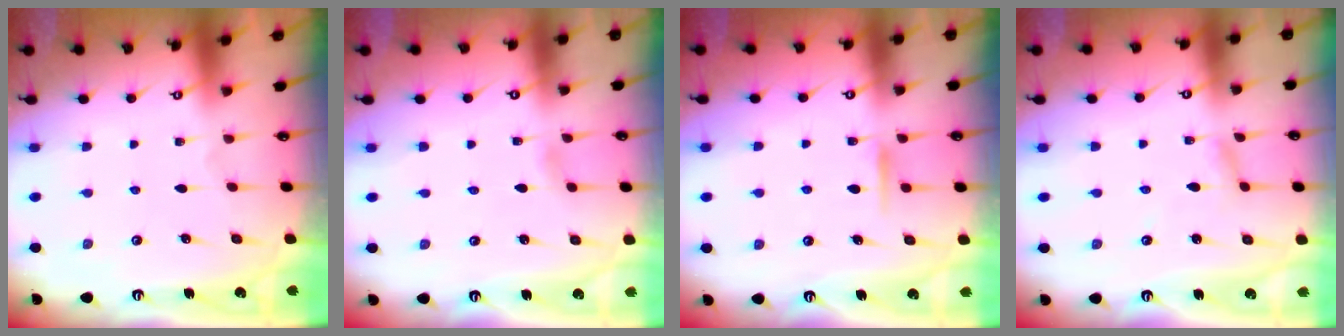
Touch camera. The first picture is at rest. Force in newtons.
{"total": 0.6, "press": 0.6, "slide": 0.1}
{"total": 7.1, "press": 7.0, "slide": 0.7}
{"total": 2.4, "press": 2.4, "slide": 0.2}